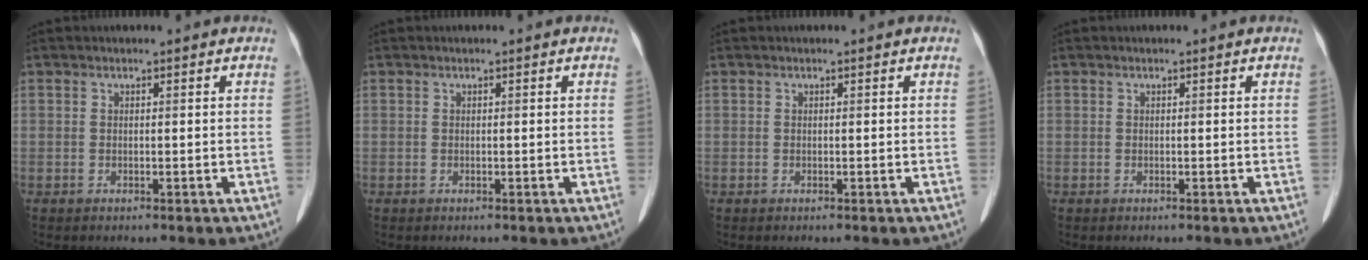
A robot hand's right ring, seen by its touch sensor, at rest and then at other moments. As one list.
[{"total": 0.0}, {"total": 0.0}, {"total": 0.0}]